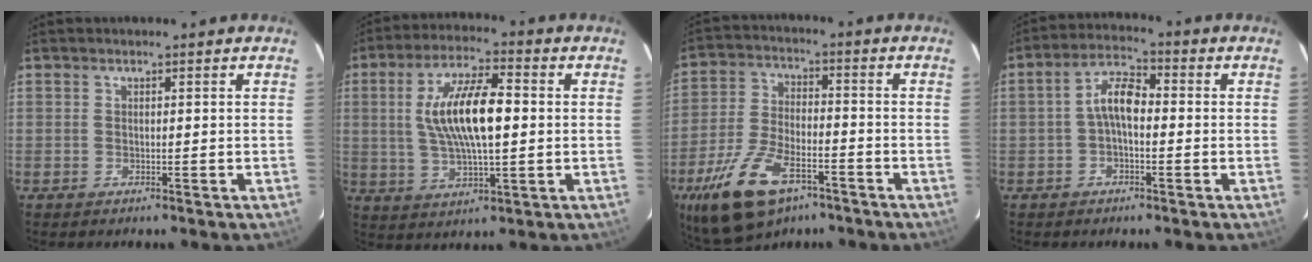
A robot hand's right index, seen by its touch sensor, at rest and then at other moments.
{"total": 13.5, "force": [1.3, 4.3, 12.8], "torque": [-0.242, 0.009, 0.027]}
{"total": 16.2, "force": [-9.6, 7.5, 10.6], "torque": [-0.230, -0.025, -0.174]}
{"total": 5.6, "force": [-0.8, 2.6, 4.9], "torque": [-0.099, 0.022, -0.018]}